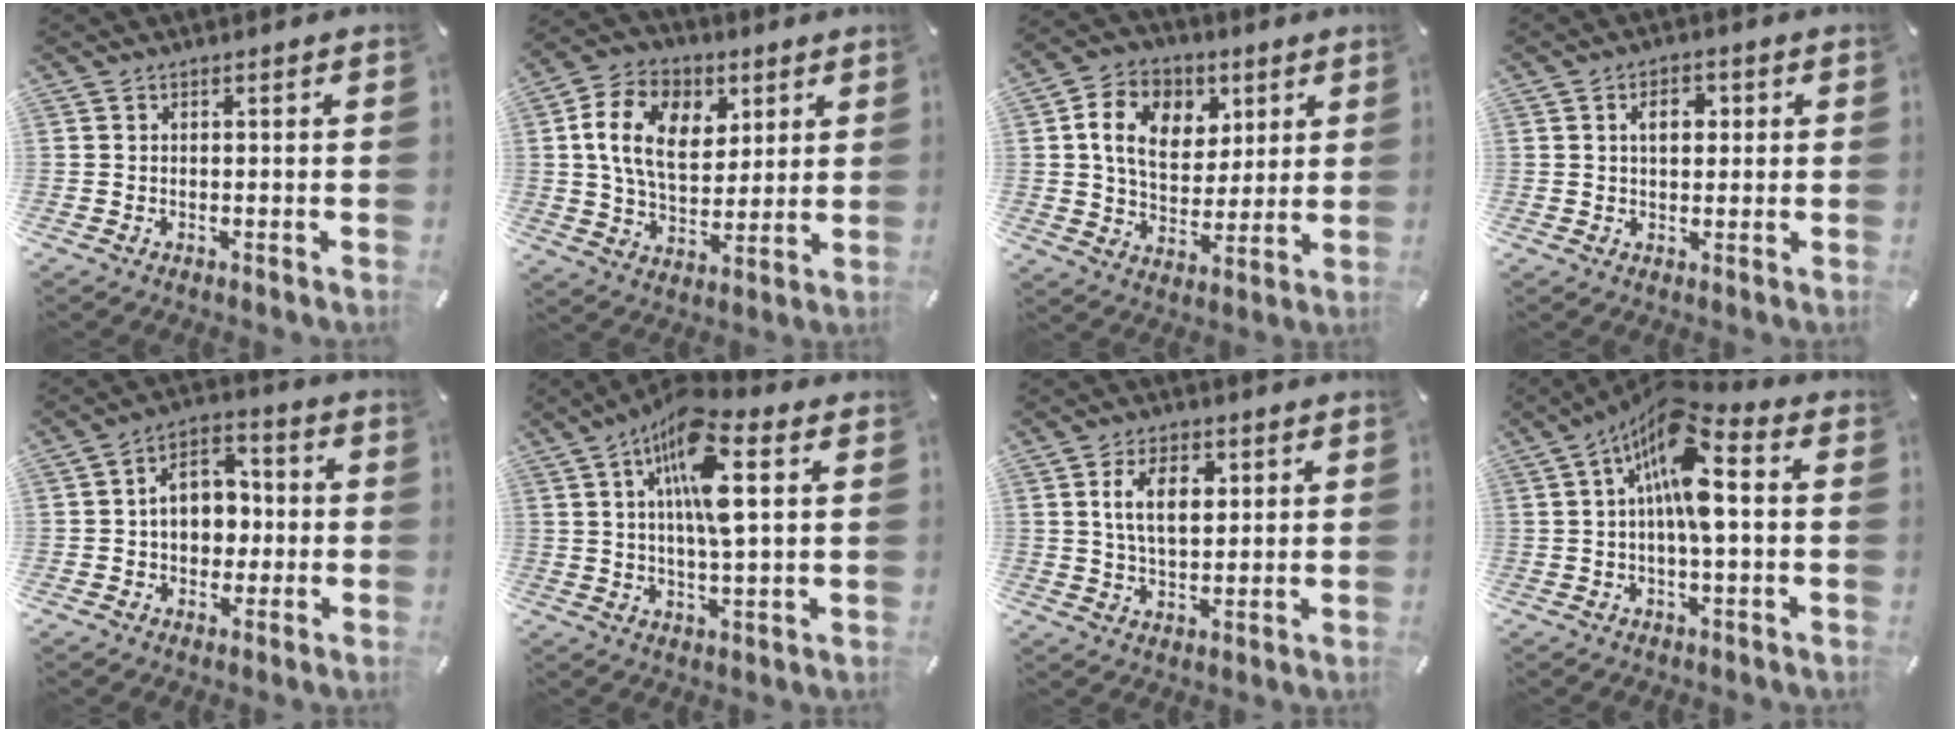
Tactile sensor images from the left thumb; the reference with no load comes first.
{"total": 14.5, "force": [4.6, 10.2, 9.1], "torque": [-0.158, 0.006, 0.084]}
{"total": 12.5, "force": [4.6, 9.7, 6.4], "torque": [-0.105, -0.005, 0.085]}
{"total": 5.0, "force": [1.1, 3.3, 3.6], "torque": [-0.046, -0.002, 0.009]}
{"total": 9.4, "force": [-0.6, 7.3, 5.8], "torque": [-0.094, 0.013, -0.010]}
{"total": 14.2, "force": [5.4, 4.6, 12.4], "torque": [-0.230, -0.013, 0.086]}
{"total": 9.4, "force": [2.7, 5.8, 6.9], "torque": [-0.129, 0.004, 0.044]}
{"total": 14.4, "force": [2.8, 5.4, 13.1], "torque": [-0.241, -0.014, 0.046]}